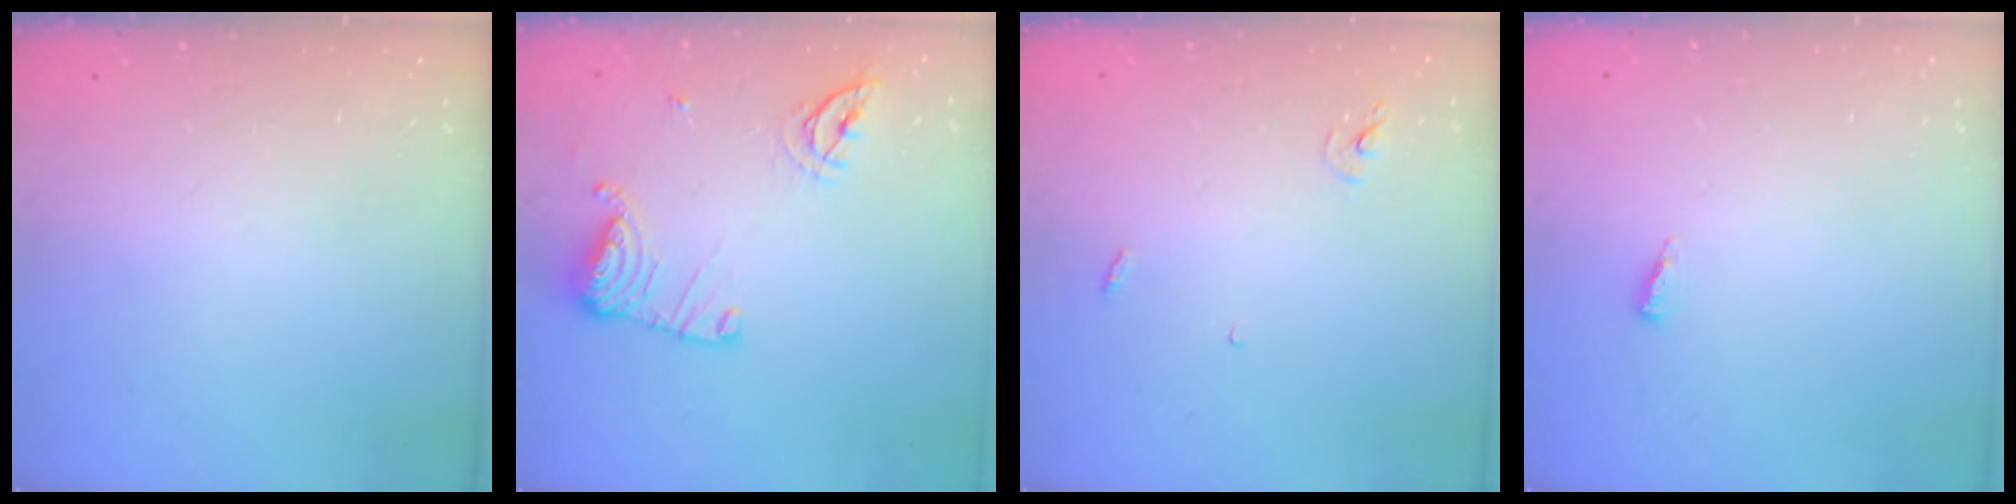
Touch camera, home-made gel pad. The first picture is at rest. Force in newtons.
{"total": 12.8, "press": 12.8, "slide": 0.5}
{"total": 2.9, "press": 2.9, "slide": 0.2}
{"total": 7.7, "press": 4.9, "slide": 5.9}